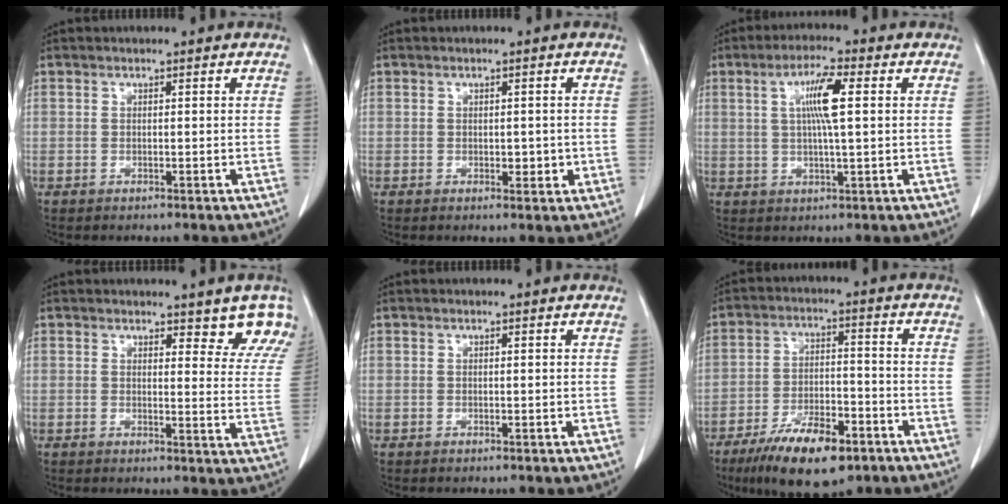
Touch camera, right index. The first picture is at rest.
{"total": 2.1, "force": [-0.3, 1.3, 1.6], "torque": [-0.018, 0.001, 0.001]}
{"total": 6.8, "force": [1.5, 0.3, 6.6], "torque": [-0.122, 0.004, 0.026]}
{"total": 9.0, "force": [7.6, 2.7, 4.0], "torque": [-0.016, -0.028, 0.064]}
{"total": 0.0}
{"total": 12.8, "force": [-8.1, 4.1, 9.0], "torque": [-0.155, -0.007, -0.134]}